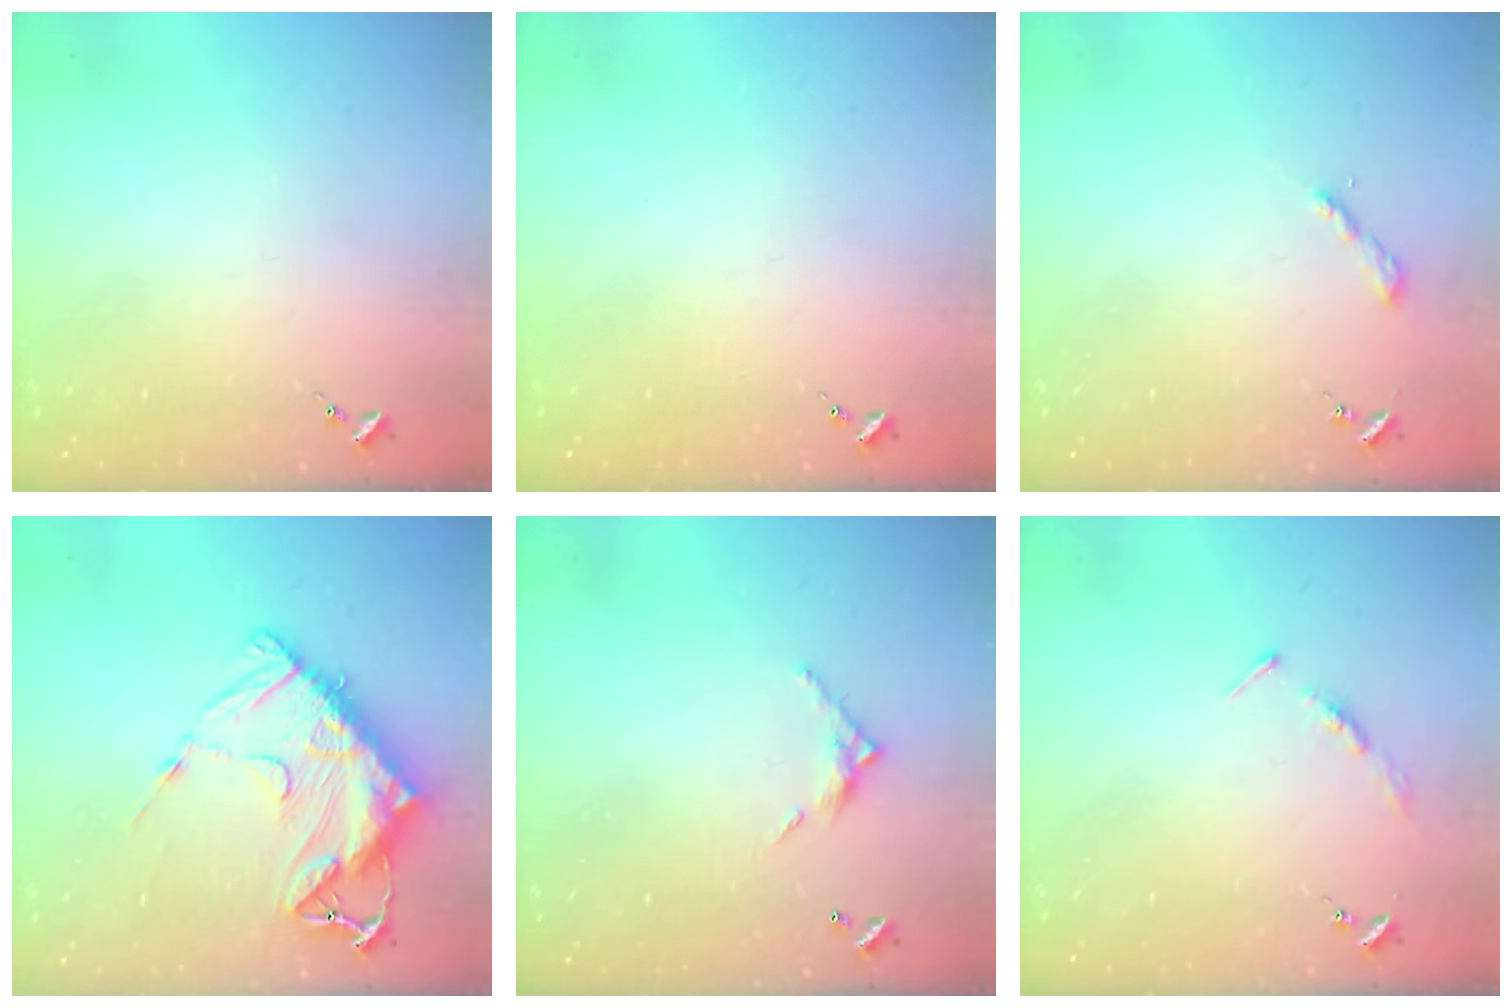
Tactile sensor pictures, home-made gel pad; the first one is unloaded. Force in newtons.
{"total": 0.0}
{"total": 2.2, "press": 2.2, "slide": 0.2}
{"total": 18.7, "press": 18.6, "slide": 1.9}
{"total": 6.7, "press": 6.7, "slide": 0.4}
{"total": 3.5, "press": 3.5, "slide": 0.4}